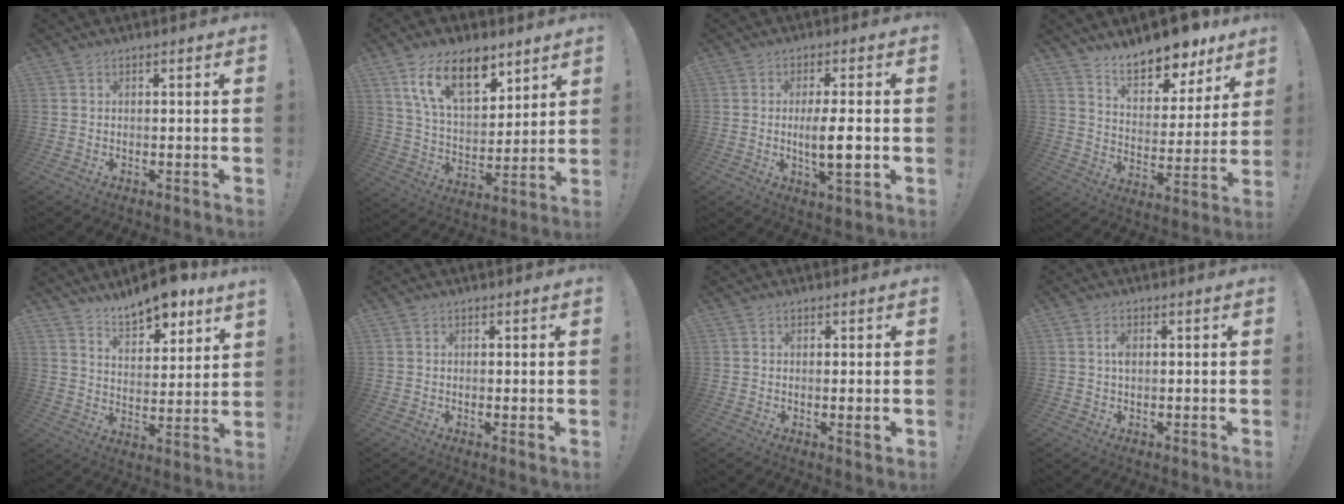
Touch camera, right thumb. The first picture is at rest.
{"total": 16.7, "force": [10.0, 8.2, 10.5], "torque": [-0.172, -0.048, 0.180]}
{"total": 8.9, "force": [-1.3, 1.6, 8.7], "torque": [-0.147, -0.008, -0.026]}
{"total": 13.6, "force": [11.7, 4.6, 5.1], "torque": [-0.073, -0.099, 0.204]}
{"total": 10.3, "force": [8.8, 2.7, 4.7], "torque": [-0.071, -0.063, 0.157]}
{"total": 1.3, "force": [0.3, 0.1, 1.3], "torque": [-0.012, -0.005, 0.003]}
{"total": 2.3, "force": [0.1, 0.0, 2.3], "torque": [-0.027, -0.008, 0.000]}
{"total": 2.6, "force": [0.2, 1.5, 2.1], "torque": [-0.032, 0.002, 0.000]}